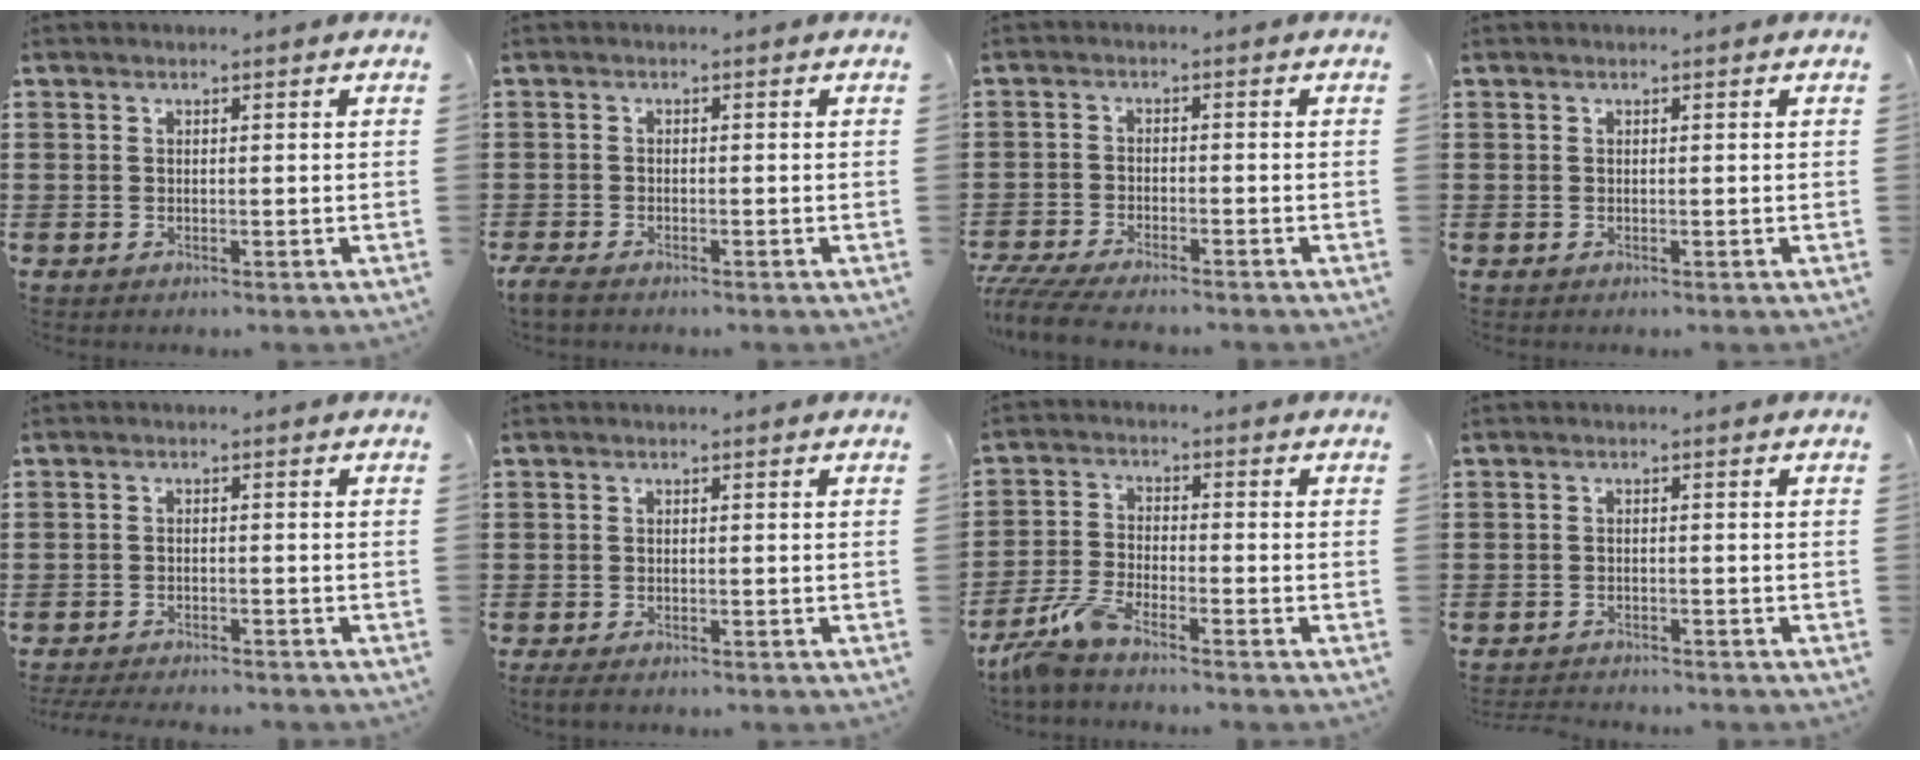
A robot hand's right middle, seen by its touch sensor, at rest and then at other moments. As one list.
[{"total": 1.6, "force": [-1.3, 0.4, 0.9], "torque": [-0.030, -0.004, -0.029]}, {"total": 4.4, "force": [-4.1, 0.3, 1.5], "torque": [-0.043, -0.012, -0.085]}, {"total": 0.0}, {"total": 2.3, "force": [-2.3, 0.1, 0.2], "torque": [-0.016, -0.005, -0.050]}, {"total": 0.9, "force": [-0.7, 0.4, 0.5], "torque": [-0.011, -0.002, -0.013]}, {"total": 5.8, "force": [-4.7, 0.8, 3.2], "torque": [-0.094, -0.014, -0.097]}, {"total": 1.5, "force": [-1.5, 0.1, 0.0], "torque": [-0.004, 0.001, -0.032]}]